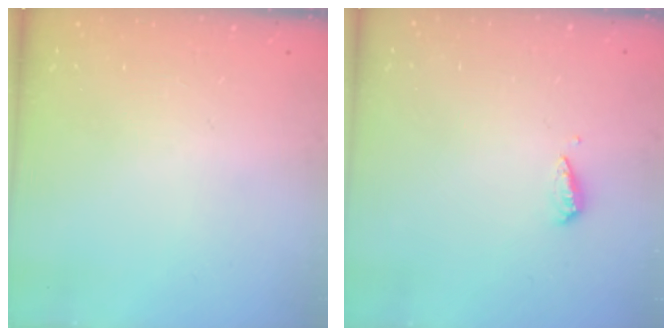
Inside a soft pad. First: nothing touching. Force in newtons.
{"total": 3.1, "press": 3.1, "slide": 0.3}